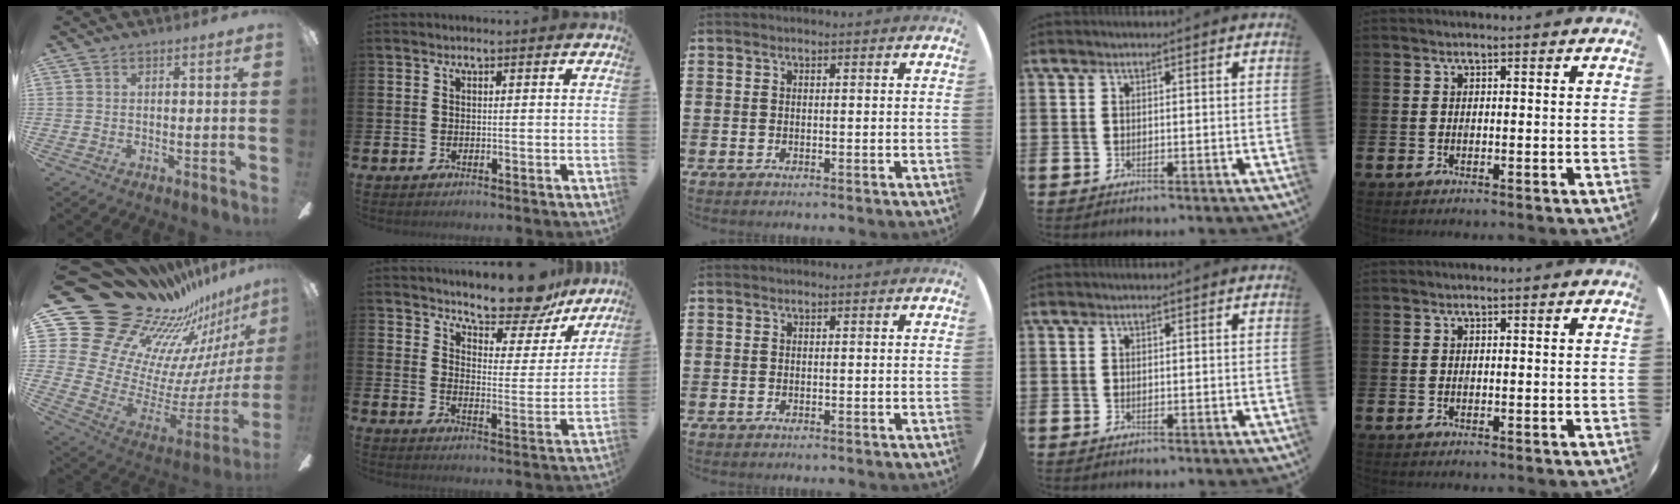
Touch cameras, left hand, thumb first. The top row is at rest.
{"thumb": {"total": 25.1, "force": [19.1, 12.7, 10.0], "torque": [-0.140, -0.202, 0.415]}, "index": {"total": 10.7, "force": [9.9, 2.5, 3.1], "torque": [-0.060, -0.069, 0.177]}}